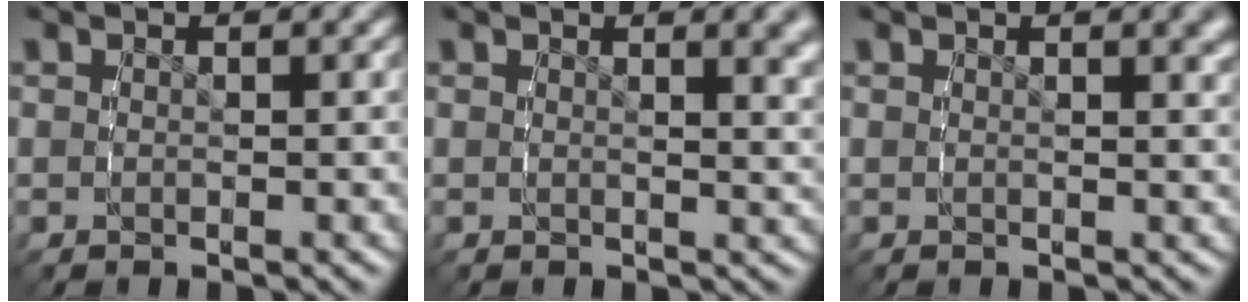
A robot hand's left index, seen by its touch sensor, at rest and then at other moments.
{"total": 1.8, "force": [1.1, -0.3, 1.5], "torque": [-0.016, -0.007, 0.019]}
{"total": 1.1, "force": [0.7, -0.2, 0.9], "torque": [-0.009, -0.003, 0.011]}